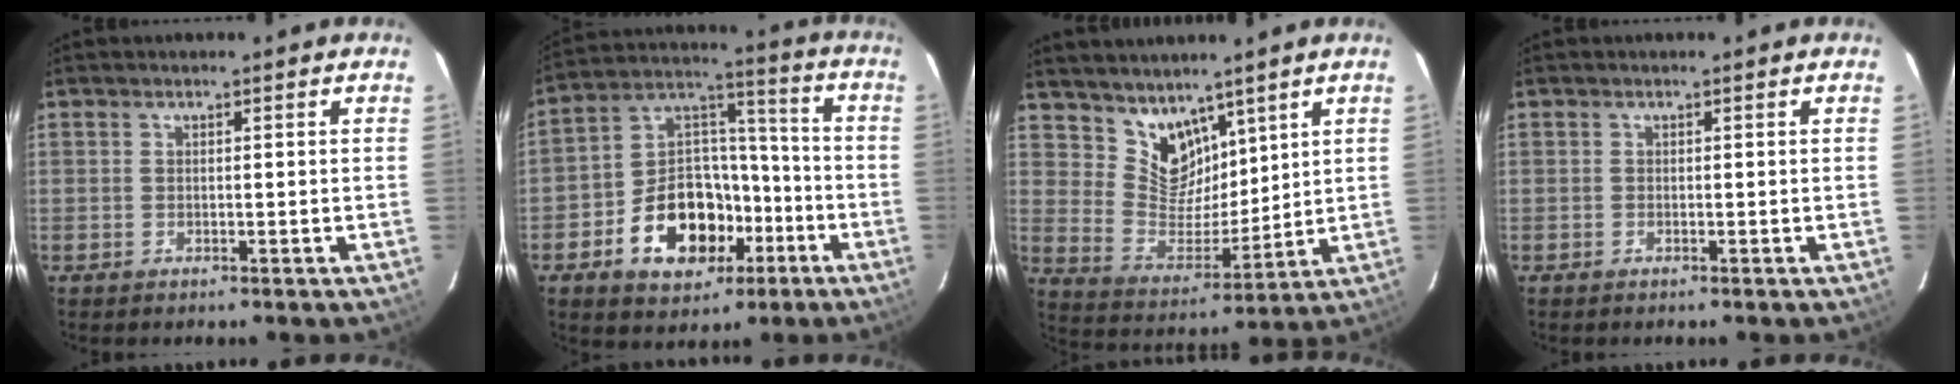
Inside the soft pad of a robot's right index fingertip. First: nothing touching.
{"total": 16.6, "force": [-6.7, 11.8, 9.6], "torque": [-0.196, 0.043, -0.096]}
{"total": 10.0, "force": [7.2, 6.1, 3.3], "torque": [-0.055, -0.002, 0.150]}
{"total": 0.0}